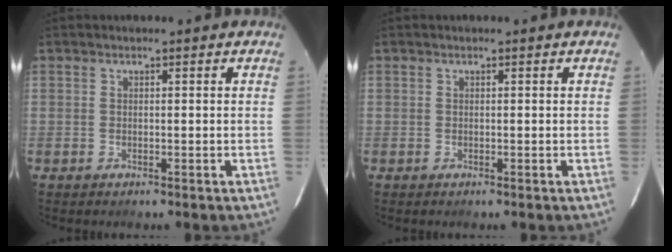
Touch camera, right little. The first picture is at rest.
{"total": 0.0}